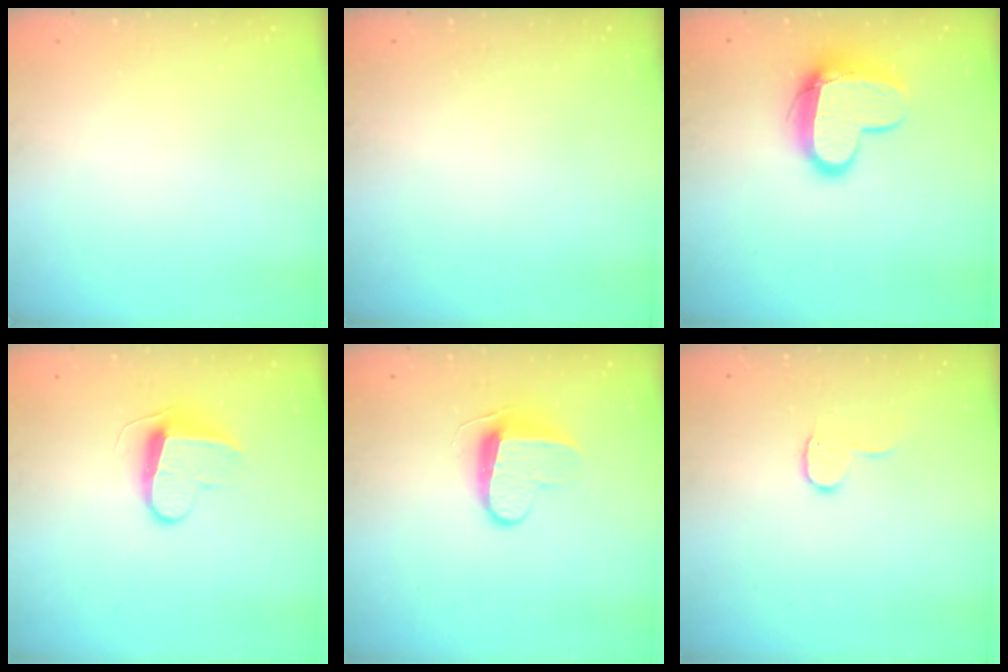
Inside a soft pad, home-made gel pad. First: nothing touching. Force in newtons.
{"total": 0.0}
{"total": 13.2, "press": 13.2, "slide": 1.2}
{"total": 9.6, "press": 9.6, "slide": 0.4}
{"total": 9.1, "press": 9.1, "slide": 1.0}
{"total": 6.5, "press": 6.4, "slide": 0.4}